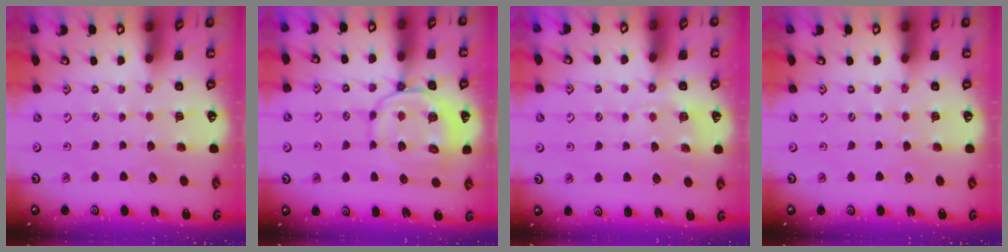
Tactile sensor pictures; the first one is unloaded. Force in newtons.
{"total": 12.1, "press": 12.0, "slide": 1.6}
{"total": 5.7, "press": 5.5, "slide": 1.4}
{"total": 0.0}